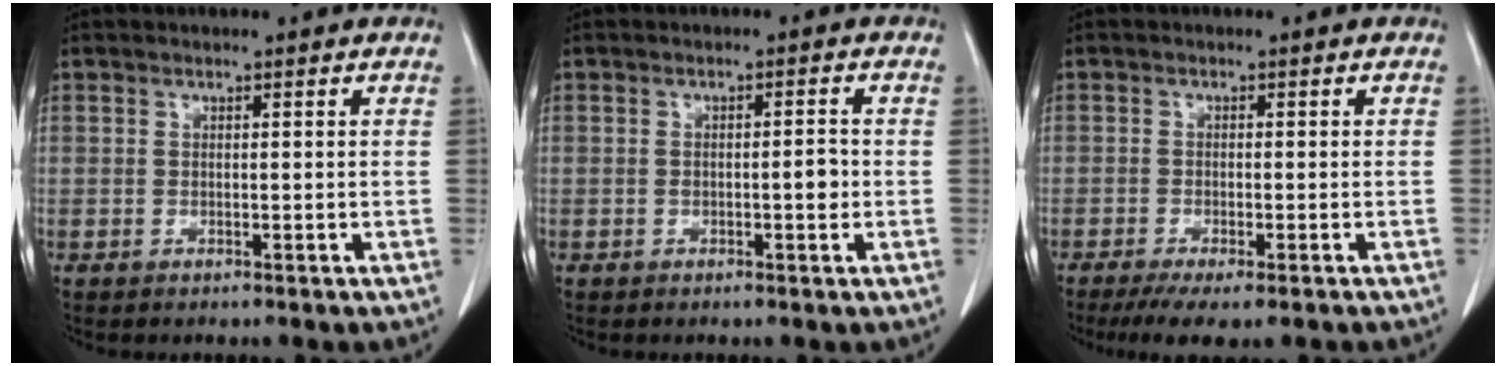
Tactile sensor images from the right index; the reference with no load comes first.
{"total": 2.3, "force": [-0.4, 0.6, 2.2], "torque": [-0.037, 0.002, -0.006]}
{"total": 6.6, "force": [-4.9, 1.0, 4.3], "torque": [-0.062, -0.016, -0.074]}